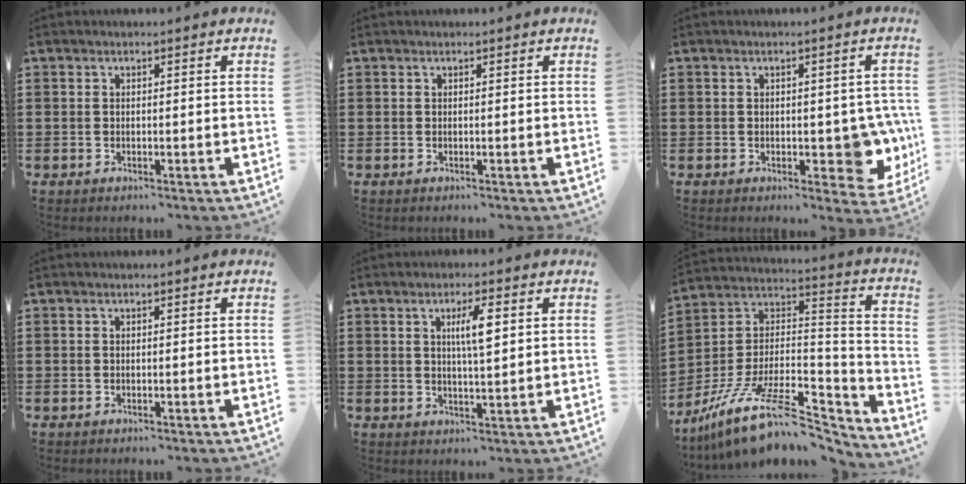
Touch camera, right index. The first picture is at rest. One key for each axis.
{"total": 0.0}
{"total": 5.5, "fx": -0.3, "fy": 3.2, "fz": 4.4, "tx": -0.053, "ty": 0.000, "tz": -0.005}
{"total": 0.0}
{"total": 4.7, "fx": 1.5, "fy": 0.8, "fz": 4.4, "tx": -0.081, "ty": 0.006, "tz": 0.019}
{"total": 14.1, "fx": -9.7, "fy": 5.1, "fz": 8.8, "tx": -0.162, "ty": 0.025, "tz": -0.171}